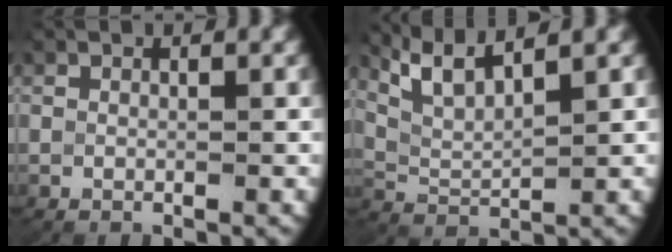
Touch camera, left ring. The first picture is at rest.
{"total": 6.0, "force": [3.6, 3.0, 3.7], "torque": [-0.092, -0.007, 0.067]}